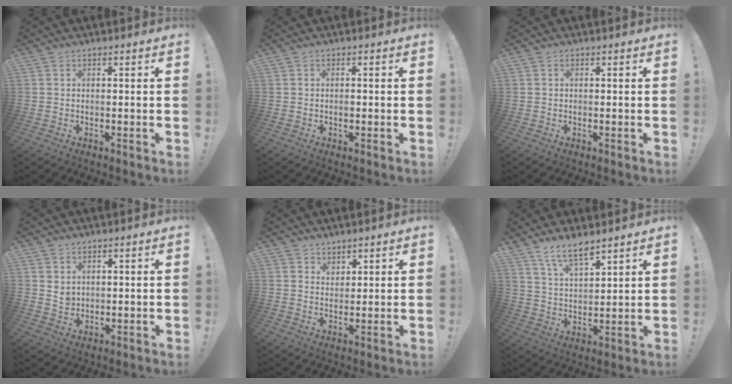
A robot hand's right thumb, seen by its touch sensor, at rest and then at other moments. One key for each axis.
{"total": 0.8, "fx": -0.5, "fy": 0.5, "fz": 0.4, "tx": -0.003, "ty": 0.001, "tz": -0.010}
{"total": 0.0}
{"total": 3.3, "fx": 1.8, "fy": 2.5, "fz": 1.1, "tx": -0.019, "ty": -0.007, "tz": 0.034}
{"total": 3.4, "fx": 2.8, "fy": 1.9, "fz": 0.0, "tx": 0.013, "ty": -0.021, "tz": 0.050}
{"total": 8.6, "fx": 7.1, "fy": 2.6, "fz": 4.2, "tx": -0.077, "ty": -0.047, "tz": 0.132}